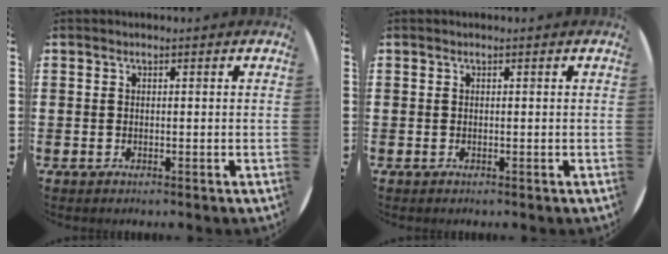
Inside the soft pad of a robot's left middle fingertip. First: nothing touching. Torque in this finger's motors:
{"motor_torque": [0.00, 0.00, 0.00, 0.00]}